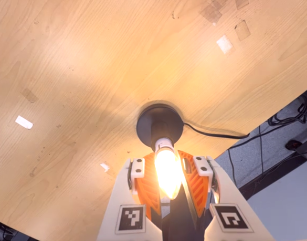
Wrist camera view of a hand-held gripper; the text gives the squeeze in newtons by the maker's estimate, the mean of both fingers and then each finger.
{"total": 14.4, "left": 13.8, "right": 15.0}